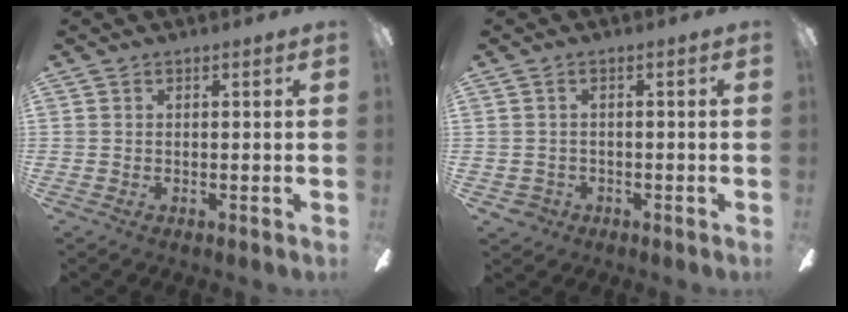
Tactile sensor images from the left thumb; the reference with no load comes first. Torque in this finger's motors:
{"motor_torque": [-0.19, 0.14, -0.25, 0.17, -0.01]}